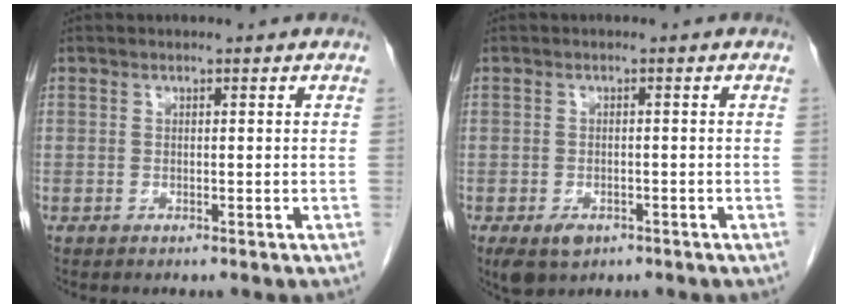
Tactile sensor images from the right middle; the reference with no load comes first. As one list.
[{"total": 4.3, "force": [-2.5, 2.6, 2.4], "torque": [-0.046, -0.007, -0.032]}]